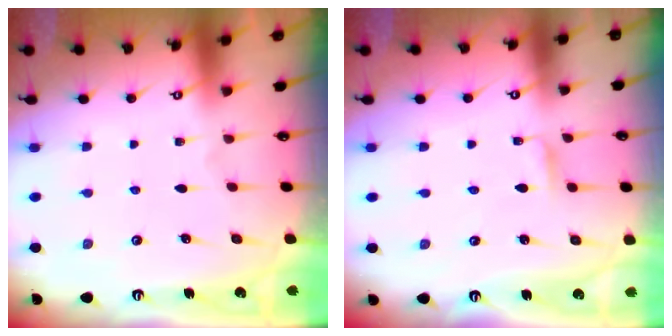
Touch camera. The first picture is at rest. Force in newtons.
{"total": 2.5, "press": 2.5, "slide": 0.3}